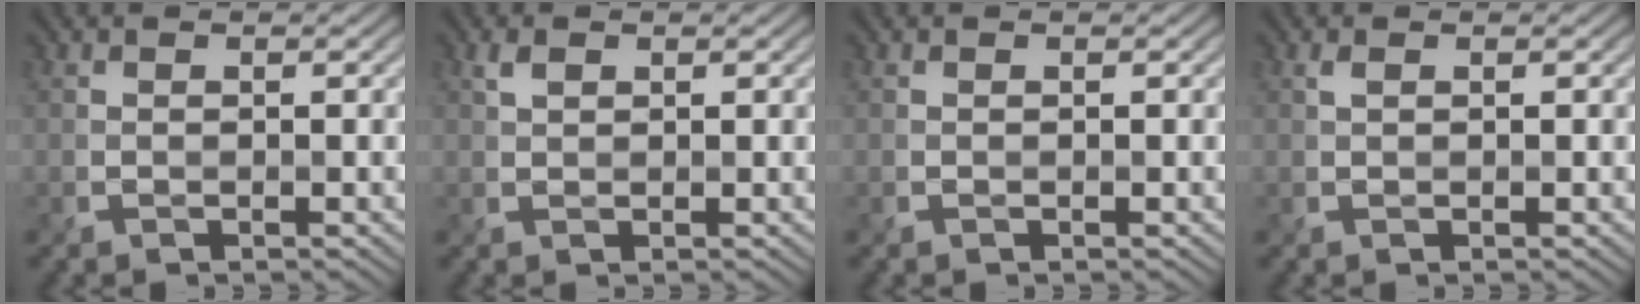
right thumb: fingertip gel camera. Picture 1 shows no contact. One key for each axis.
{"total": 1.2, "fx": 0.6, "fy": 0.7, "fz": 0.7, "tx": -0.018, "ty": 0.001, "tz": 0.013}
{"total": 0.0}
{"total": 0.5, "fx": 0.2, "fy": 0.2, "fz": 0.5, "tx": -0.014, "ty": 0.000, "tz": 0.005}